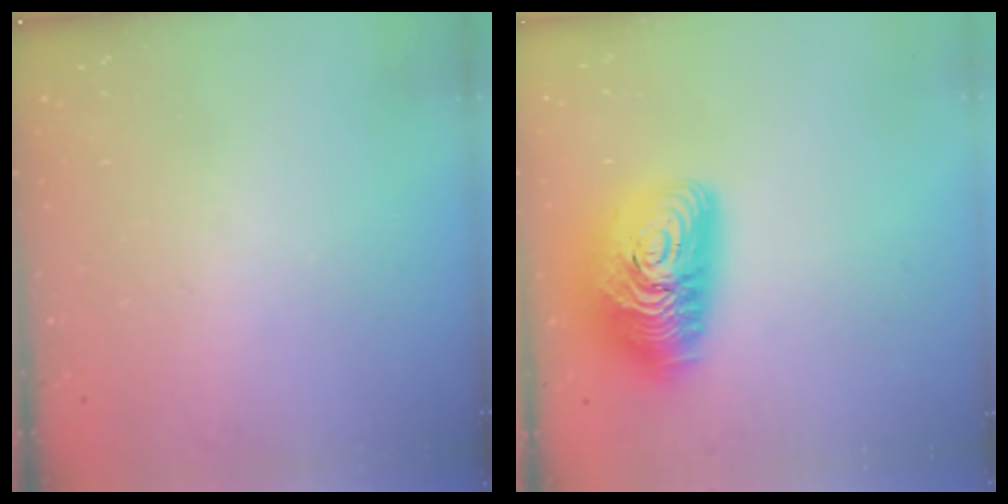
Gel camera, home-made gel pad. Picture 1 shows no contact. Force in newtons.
{"total": 18.5, "press": 18.5, "slide": 1.1}